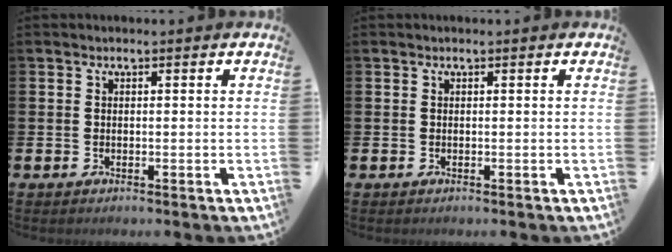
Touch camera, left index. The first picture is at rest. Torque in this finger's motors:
{"motor_torque": [0.00, 0.02, 0.00, 0.00]}